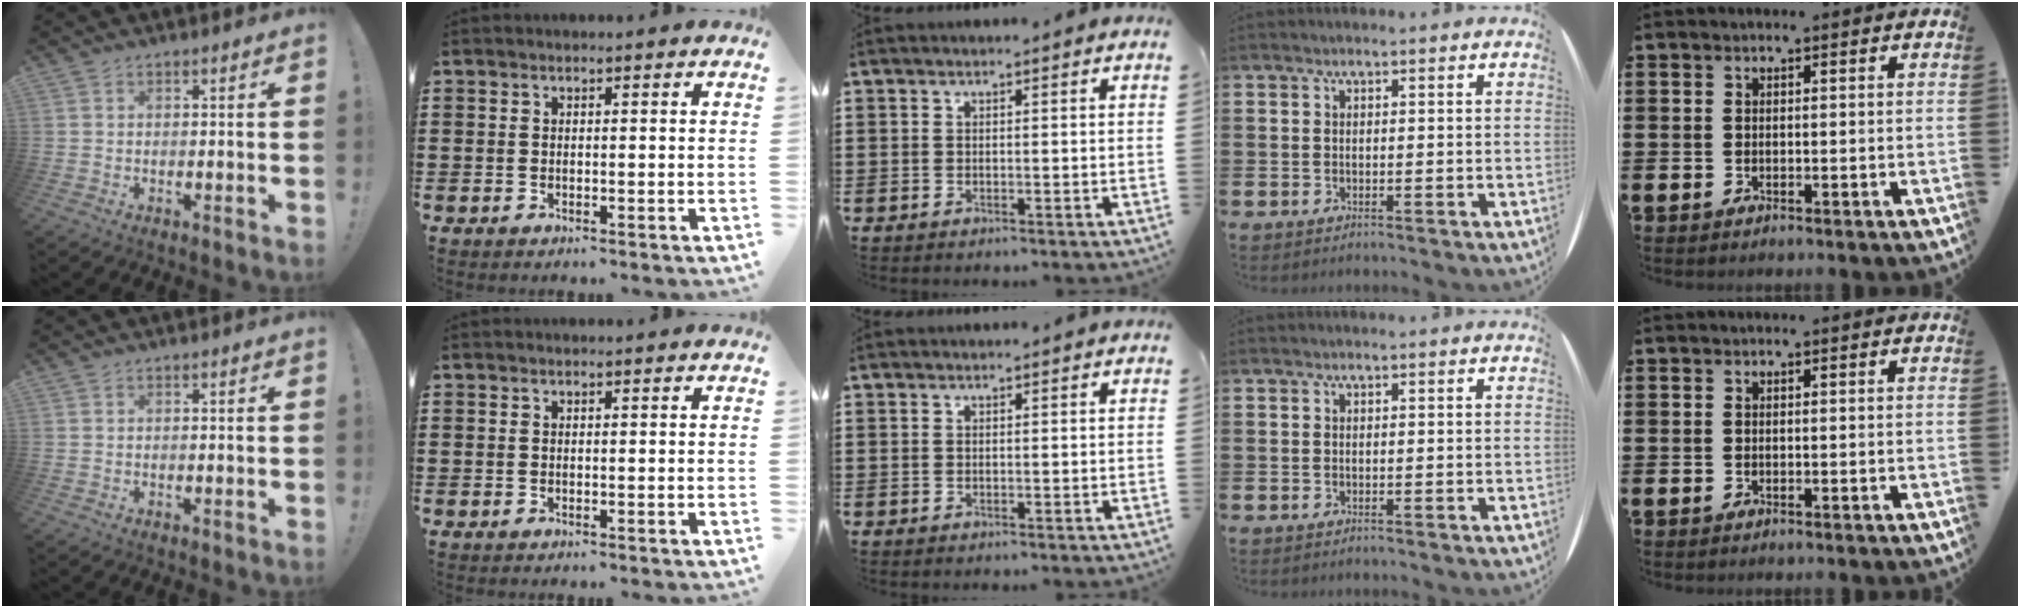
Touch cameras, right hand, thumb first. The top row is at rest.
{}